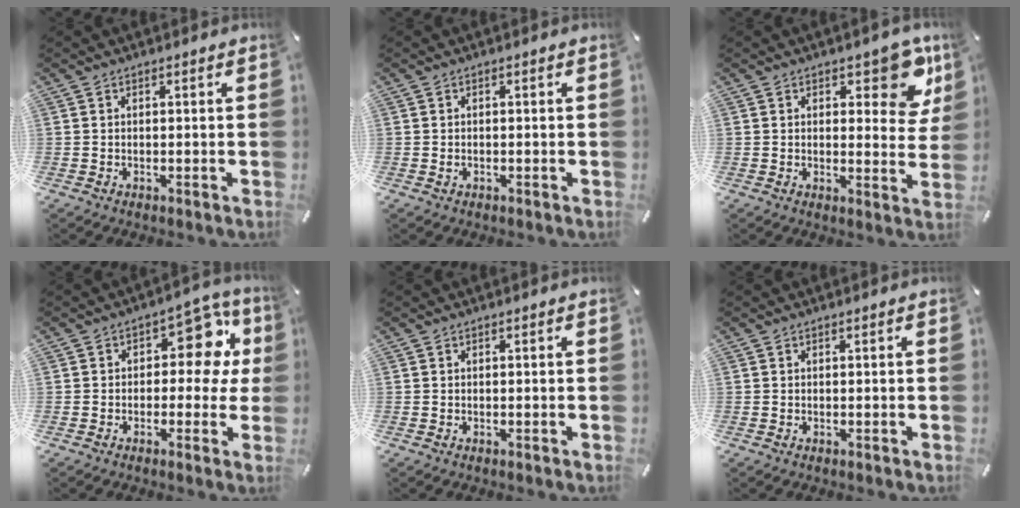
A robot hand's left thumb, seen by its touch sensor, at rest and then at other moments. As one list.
[{"total": 1.0, "force": [-0.3, 0.6, 0.8], "torque": [-0.016, 0.000, -0.006]}, {"total": 10.0, "force": [5.9, 4.8, 6.5], "torque": [-0.059, -0.036, 0.094]}, {"total": 12.6, "force": [3.5, 7.7, 9.4], "torque": [-0.110, -0.023, 0.059]}, {"total": 0.0}, {"total": 0.0}]